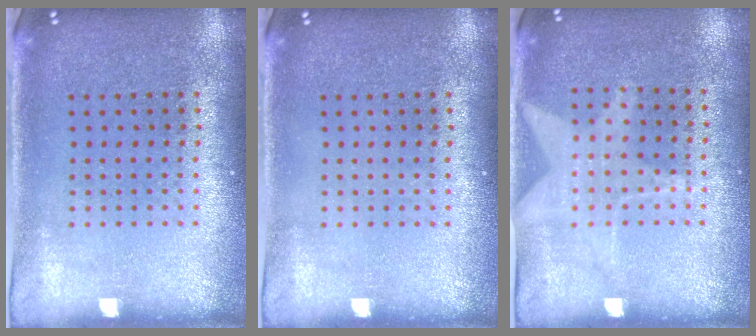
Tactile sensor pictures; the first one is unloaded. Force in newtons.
{"total": 0.0}
{"total": 1.2, "press": 0.9, "slide": 0.8}